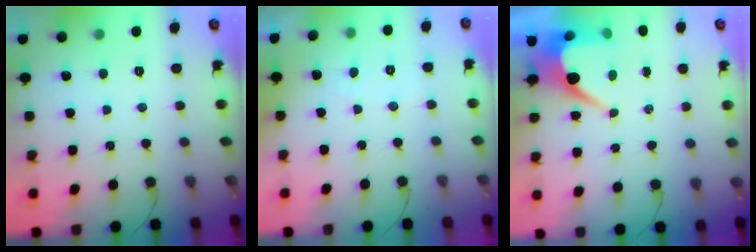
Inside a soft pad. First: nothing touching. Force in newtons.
{"total": 2.3, "press": 2.3, "slide": 0.1}
{"total": 7.6, "press": 7.5, "slide": 0.9}